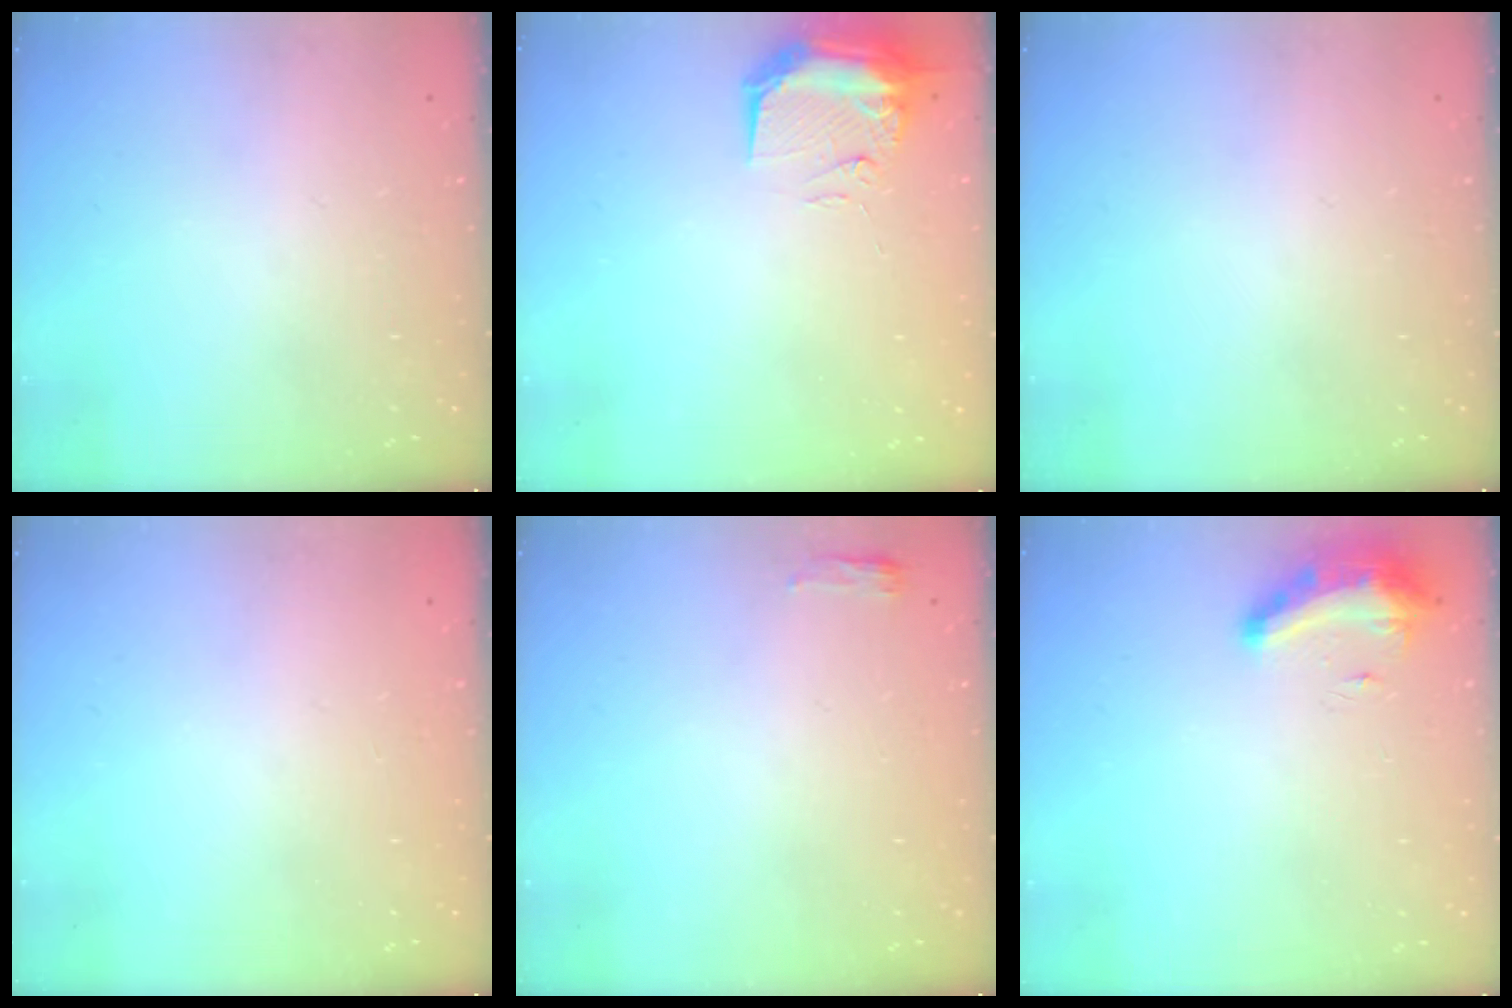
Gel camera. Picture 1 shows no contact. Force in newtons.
{"total": 13.0, "press": 10.7, "slide": 7.4}
{"total": 0.0}
{"total": 0.0}
{"total": 2.8, "press": 2.6, "slide": 1.1}
{"total": 19.6, "press": 13.3, "slide": 14.5}